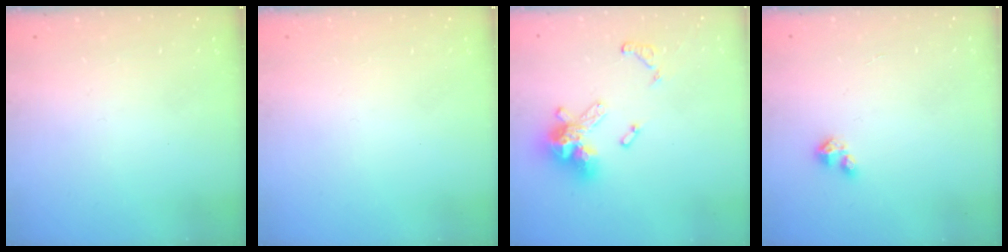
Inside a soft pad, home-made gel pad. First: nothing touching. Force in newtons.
{"total": 0.0}
{"total": 13.8, "press": 13.8, "slide": 1.0}
{"total": 2.1, "press": 2.1, "slide": 0.2}